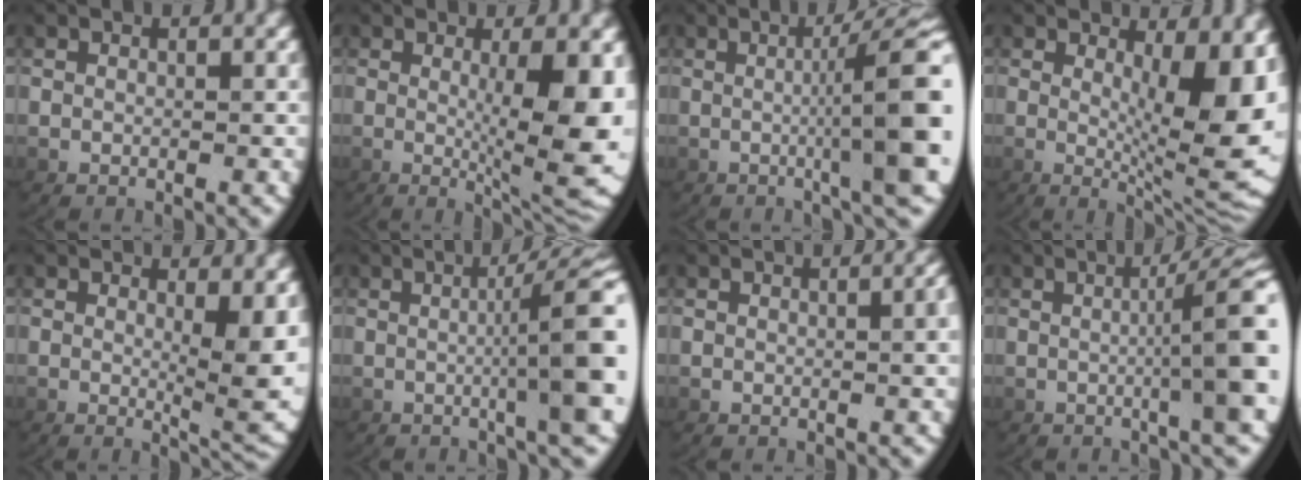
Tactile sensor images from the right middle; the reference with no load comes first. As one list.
[{"total": 9.3, "force": [-0.2, 2.7, 8.9], "torque": [-0.123, -0.025, 0.015]}, {"total": 8.9, "force": [0.1, 2.0, 8.7], "torque": [-0.102, 0.018, -0.003]}, {"total": 10.4, "force": [1.3, 3.5, 9.7], "torque": [-0.117, -0.022, 0.036]}, {"total": 4.5, "force": [0.6, 0.8, 4.4], "torque": [-0.059, -0.022, 0.018]}, {"total": 8.0, "force": [0.0, 1.8, 7.8], "torque": [-0.088, 0.022, -0.007]}, {"total": 1.6, "force": [0.2, 0.3, 1.5], "torque": [-0.013, 0.007, 0.001]}, {"total": 7.2, "force": [0.0, 1.5, 7.1], "torque": [-0.078, 0.024, -0.006]}]